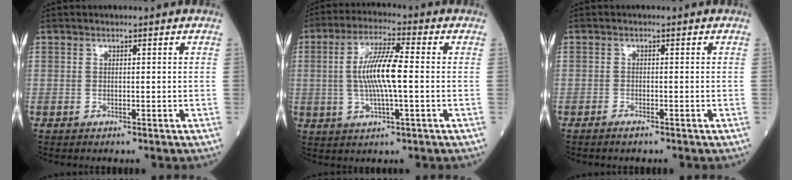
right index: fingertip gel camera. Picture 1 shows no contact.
{"total": 9.3, "force": [0.0, 1.1, 9.2], "torque": [-0.181, 0.005, -0.005]}
{"total": 0.8, "force": [-0.6, 0.1, 0.4], "torque": [-0.010, 0.000, -0.008]}